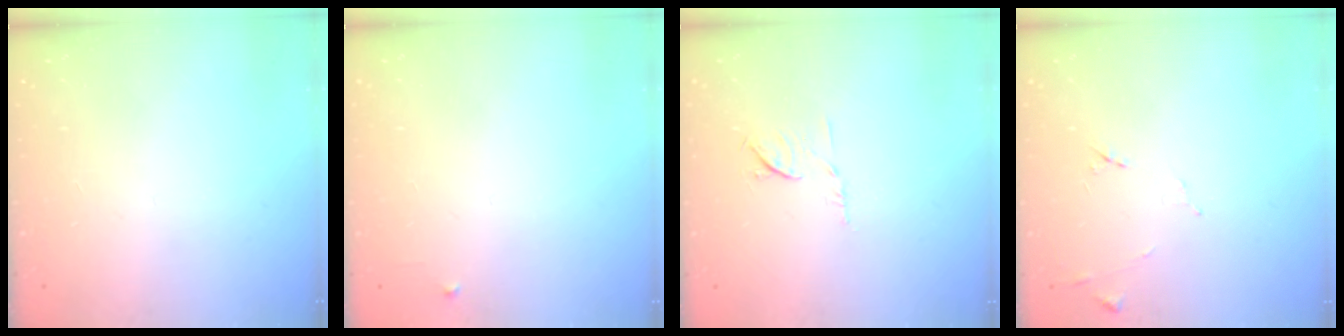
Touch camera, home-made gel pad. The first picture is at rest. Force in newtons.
{"total": 2.4, "press": 2.3, "slide": 0.4}
{"total": 6.7, "press": 6.6, "slide": 1.1}
{"total": 7.1, "press": 7.1, "slide": 0.7}